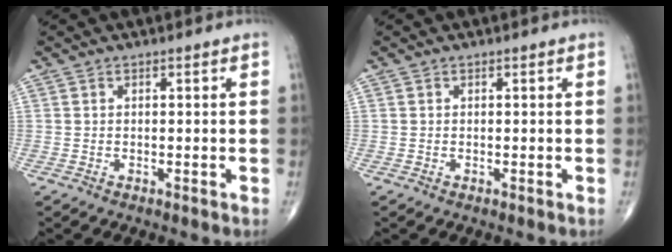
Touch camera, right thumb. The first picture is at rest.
{"total": 0.0}